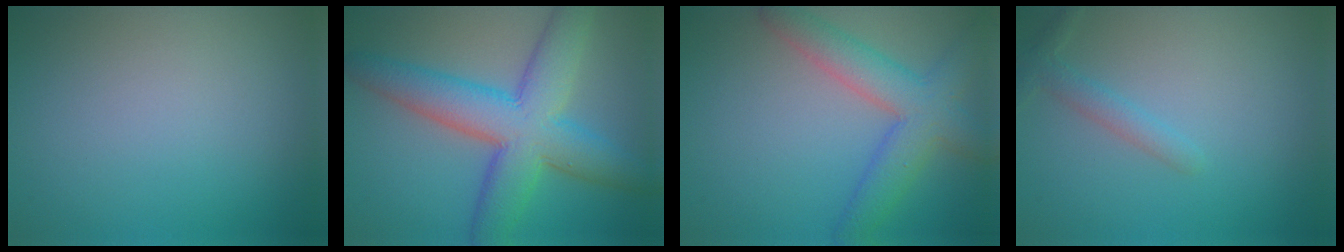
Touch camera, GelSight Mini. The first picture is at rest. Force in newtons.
{"total": 9.1, "press": 9.1, "slide": 0.2}
{"total": 5.5, "press": 5.5, "slide": 0.3}
{"total": 1.7, "press": 1.7, "slide": 0.1}